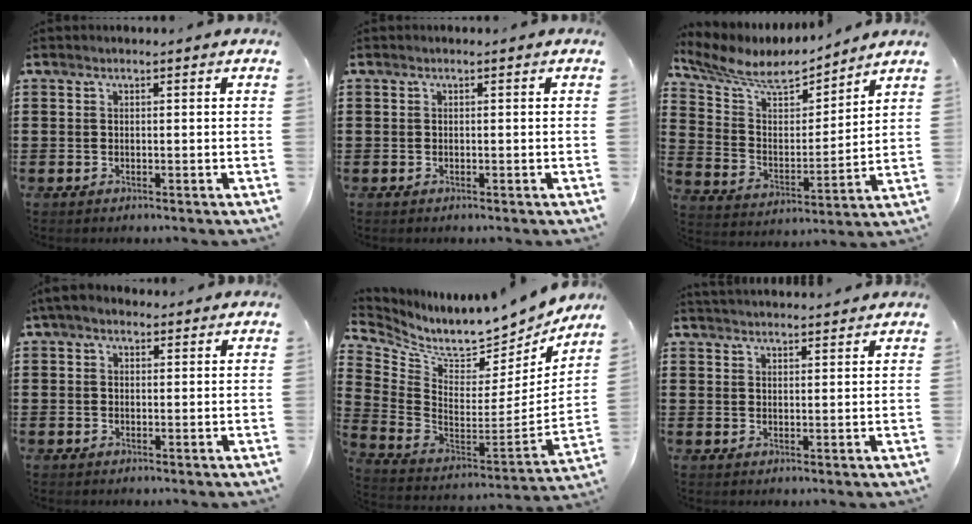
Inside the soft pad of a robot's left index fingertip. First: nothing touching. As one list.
[{"total": 0.0}, {"total": 7.0, "force": [5.9, 2.5, 2.8], "torque": [-0.086, -0.034, 0.101]}, {"total": 2.2, "force": [1.4, 1.6, 0.7], "torque": [-0.019, 0.008, 0.025]}, {"total": 7.6, "force": [7.1, 1.3, 2.5], "torque": [-0.075, -0.081, 0.113]}, {"total": 2.1, "force": [2.1, 0.0, -0.3], "torque": [-0.001, -0.004, 0.041]}]